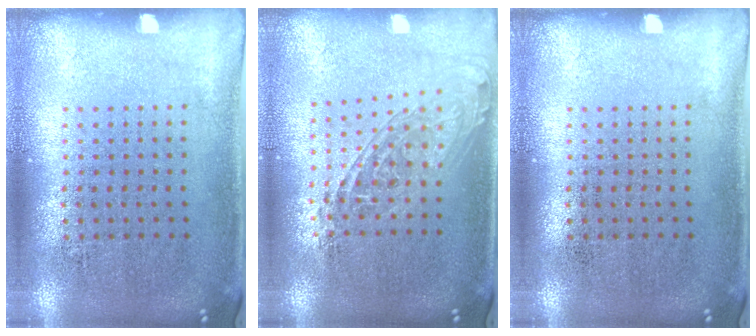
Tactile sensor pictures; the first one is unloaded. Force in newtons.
{"total": 1.7, "press": 1.4, "slide": 1.0}
{"total": 0.0}